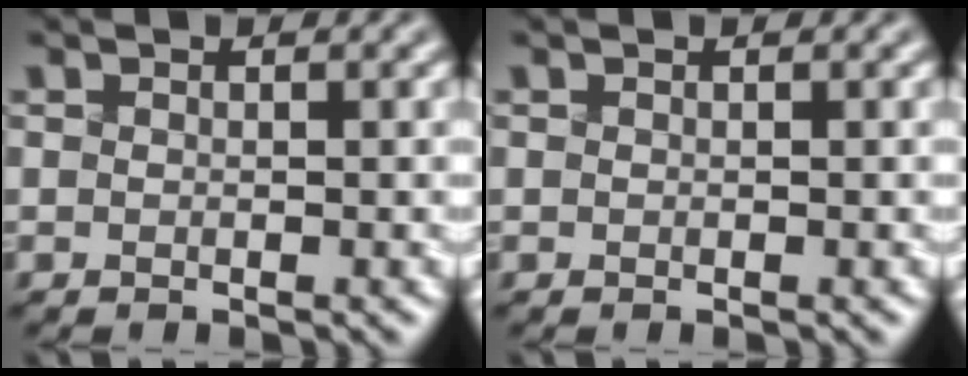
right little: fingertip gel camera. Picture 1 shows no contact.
{"total": 0.0}